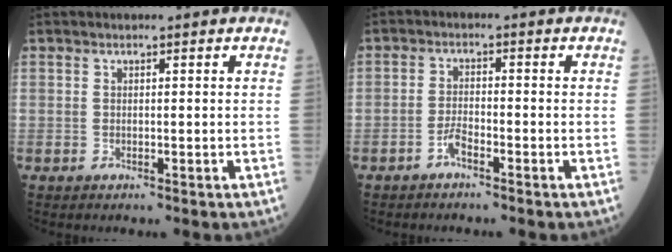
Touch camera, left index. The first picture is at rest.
{"total": 2.3, "force": [-1.8, 0.4, 1.5], "torque": [-0.031, 0.000, -0.035]}